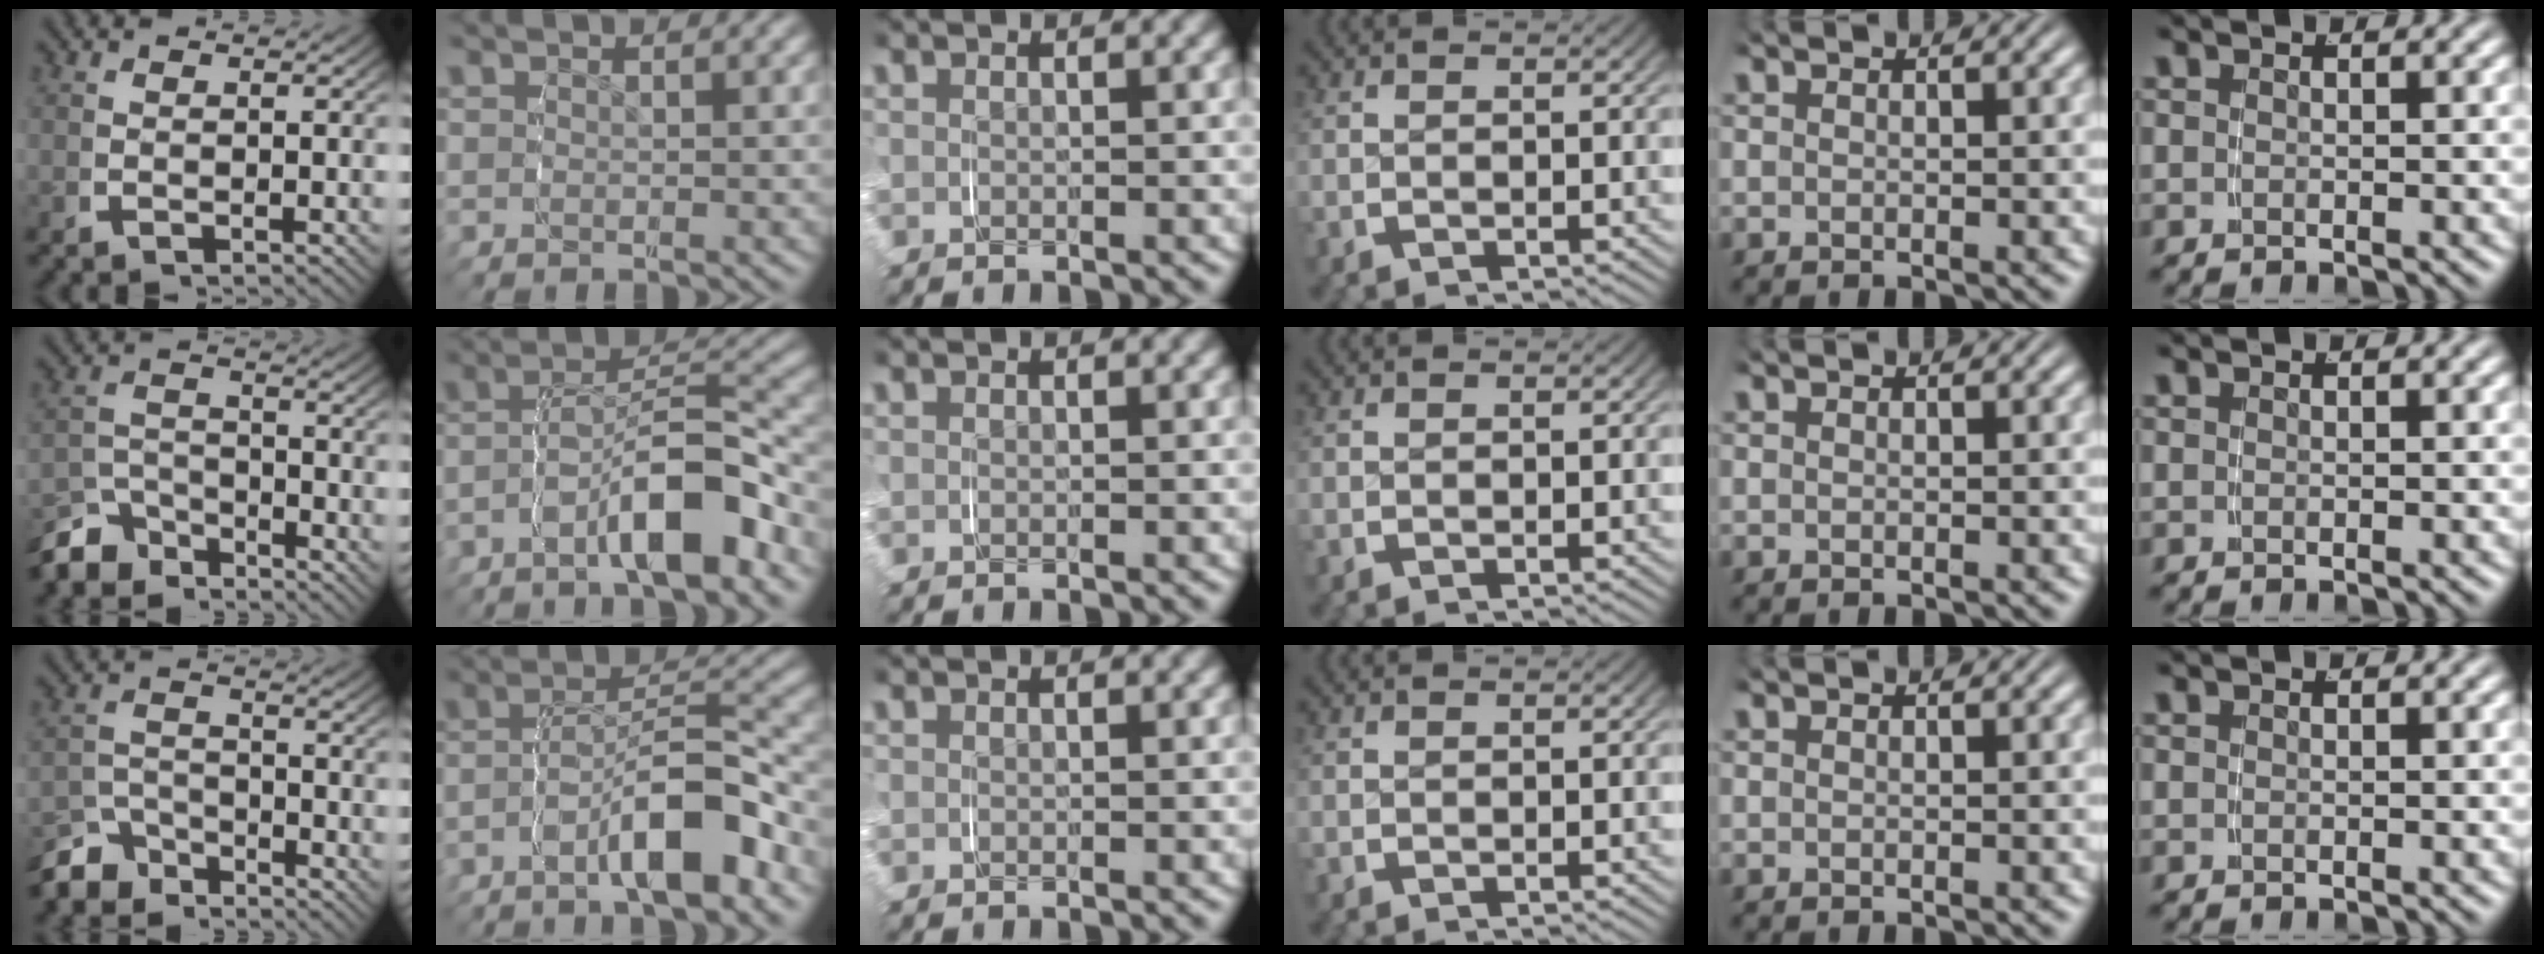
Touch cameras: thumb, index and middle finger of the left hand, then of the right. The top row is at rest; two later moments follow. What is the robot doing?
{"motion": "grasp_and_lifting", "object": "lipstick"}